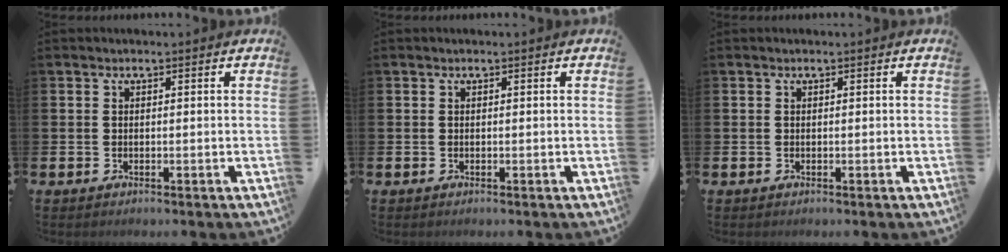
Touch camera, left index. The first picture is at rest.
{"total": 0.0}
{"total": 0.0}